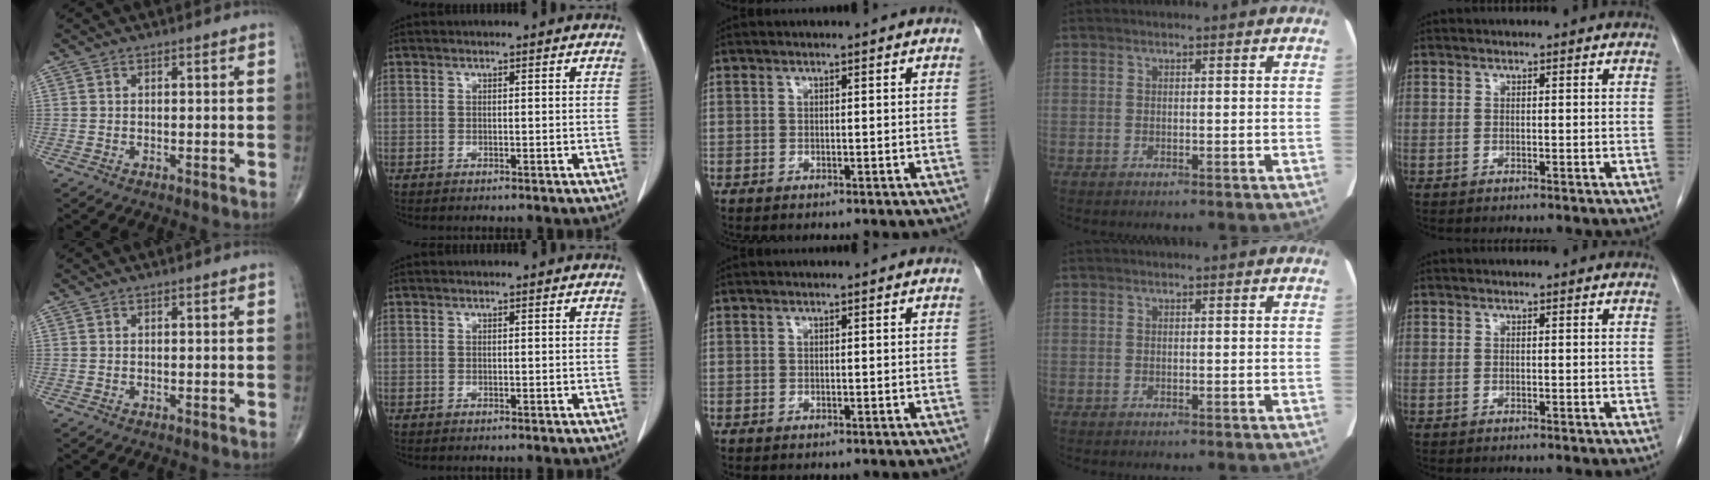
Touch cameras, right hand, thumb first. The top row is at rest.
{}